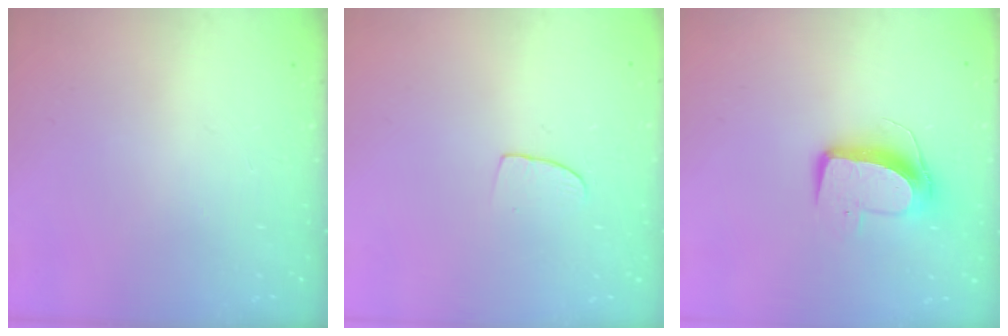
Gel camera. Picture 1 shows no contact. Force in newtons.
{"total": 6.0, "press": 5.9, "slide": 0.5}
{"total": 10.1, "press": 10.1, "slide": 0.6}